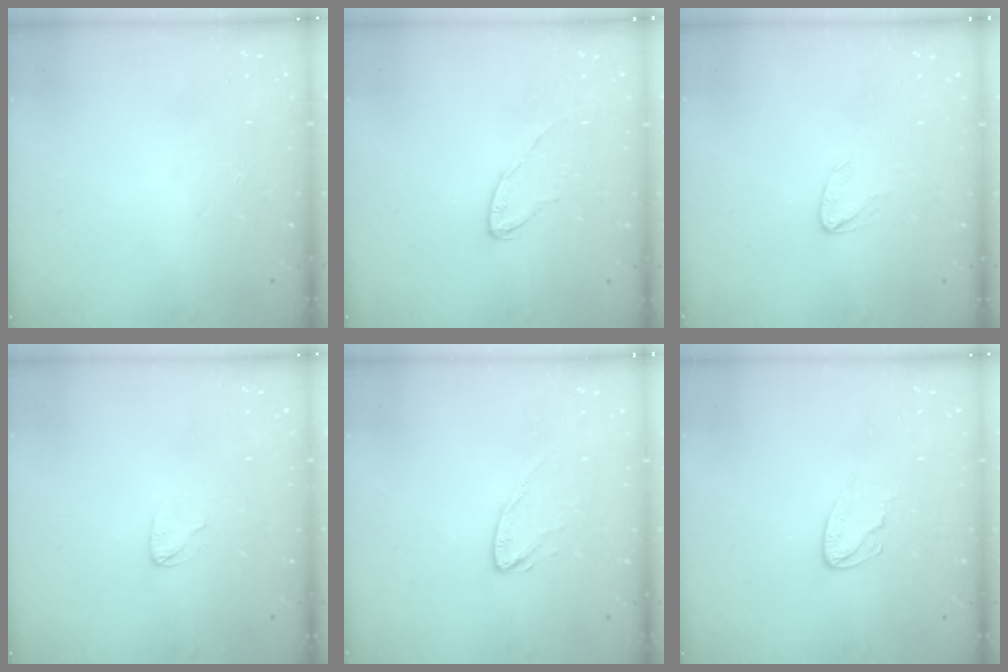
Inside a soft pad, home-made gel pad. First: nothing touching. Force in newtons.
{"total": 6.1, "press": 6.1, "slide": 0.5}
{"total": 2.7, "press": 2.7, "slide": 0.3}
{"total": 3.6, "press": 3.6, "slide": 0.2}
{"total": 5.8, "press": 5.7, "slide": 0.5}
{"total": 6.3, "press": 6.2, "slide": 0.6}